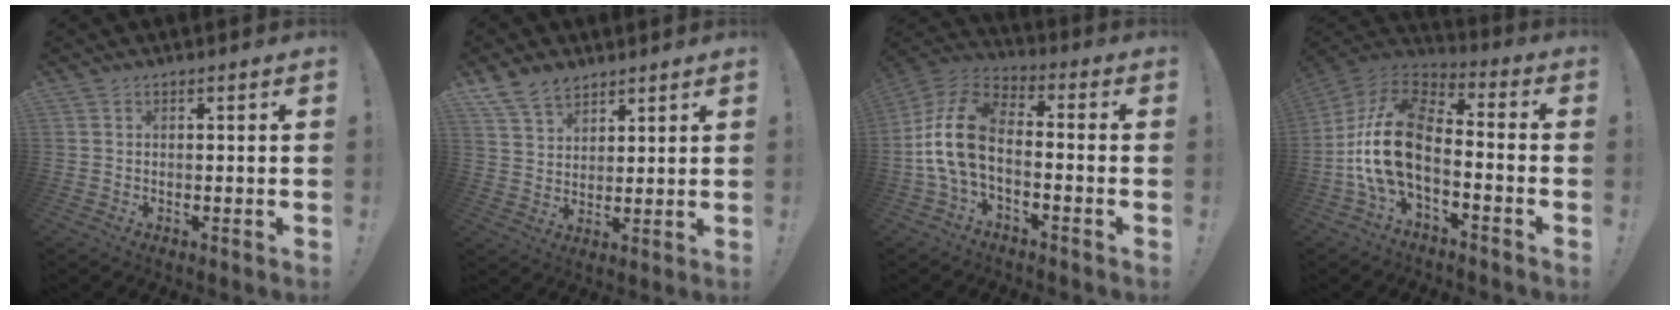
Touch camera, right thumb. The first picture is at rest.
{"total": 8.8, "force": [6.6, 5.0, 2.8], "torque": [-0.062, -0.032, 0.132]}
{"total": 13.3, "force": [-2.3, 7.8, 10.5], "torque": [-0.217, 0.019, -0.032]}
{"total": 16.3, "force": [-3.3, 8.9, 13.3], "torque": [-0.264, 0.015, -0.049]}